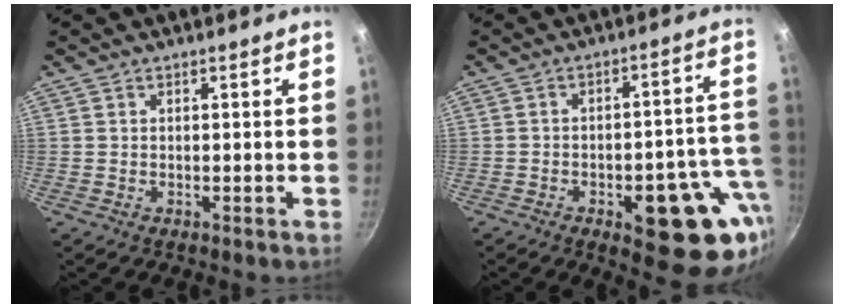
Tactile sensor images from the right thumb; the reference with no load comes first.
{"total": 18.2, "force": [-6.1, 8.0, 15.1], "torque": [-0.129, 0.026, -0.073]}